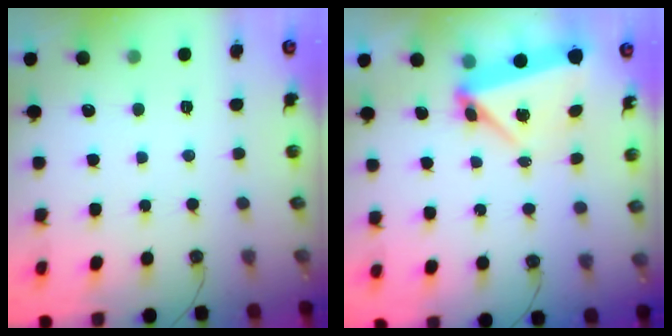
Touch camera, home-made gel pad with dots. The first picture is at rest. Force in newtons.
{"total": 5.9, "press": 5.9, "slide": 0.9}